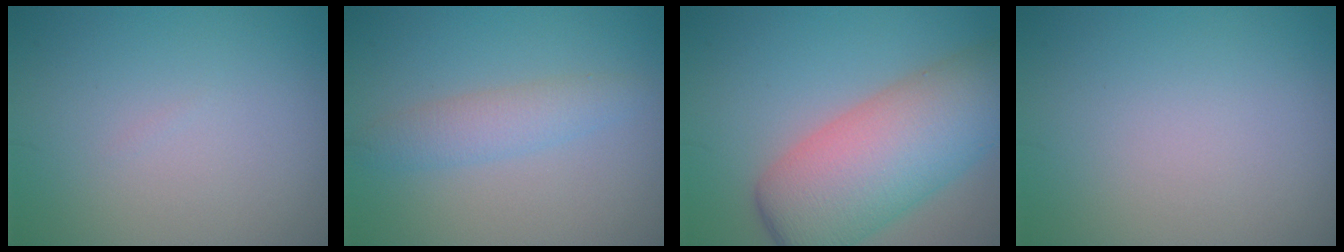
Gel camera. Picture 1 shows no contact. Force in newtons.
{"total": 2.5, "press": 2.5, "slide": 0.1}
{"total": 10.3, "press": 10.3, "slide": 0.4}
{"total": 0.0}